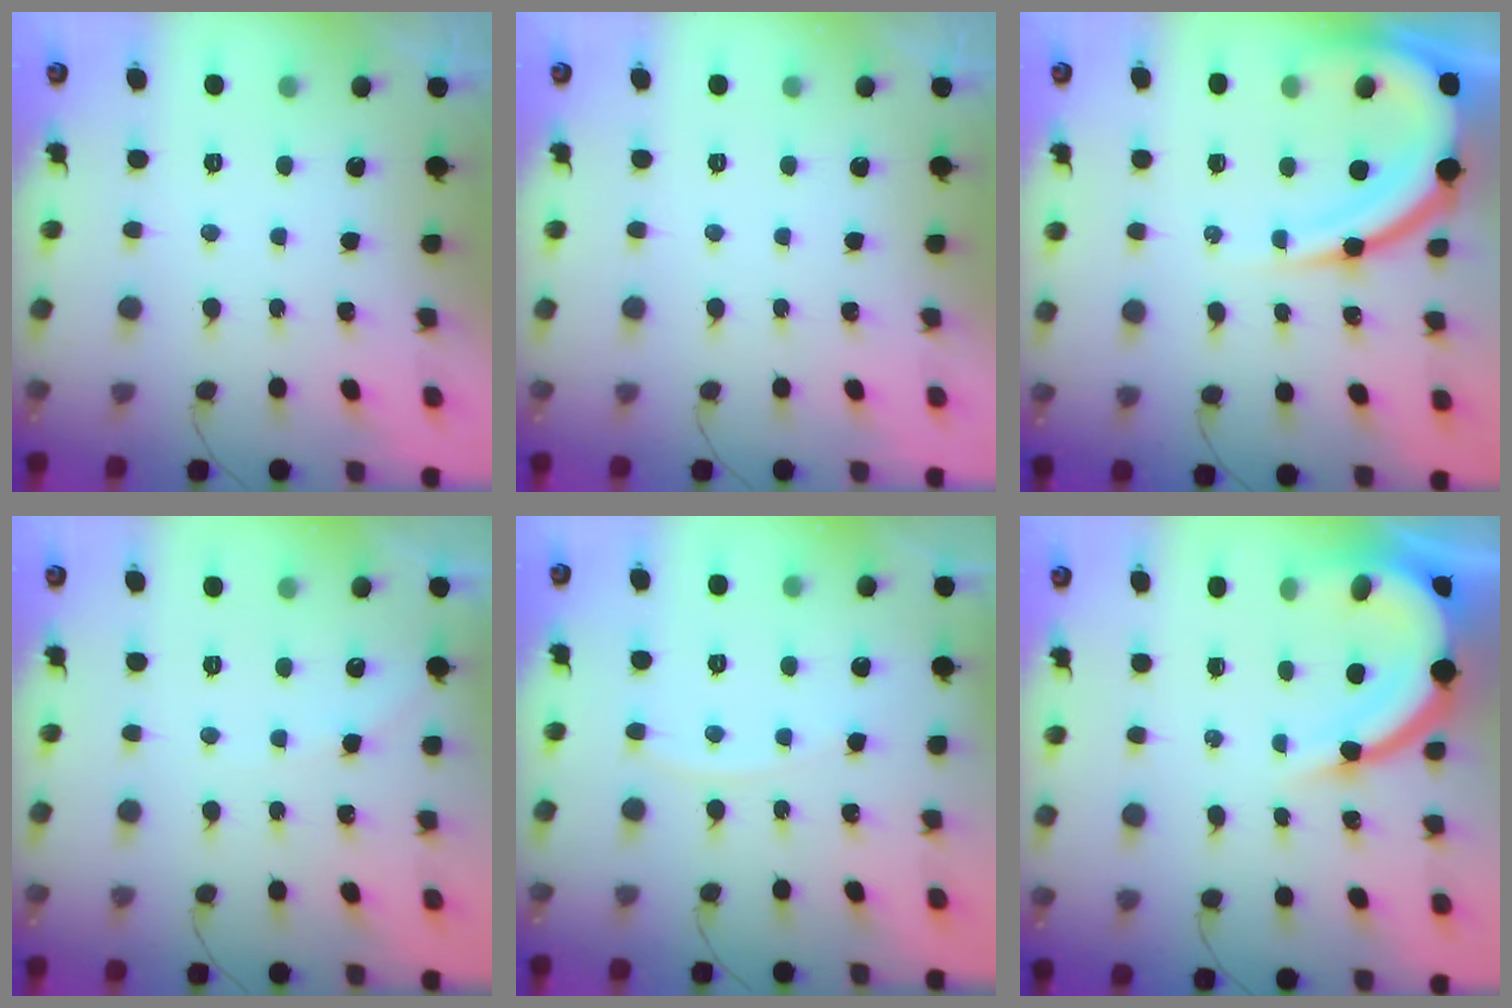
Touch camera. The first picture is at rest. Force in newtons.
{"total": 0.0}
{"total": 16.0, "press": 16.0, "slide": 1.5}
{"total": 3.5, "press": 3.5, "slide": 0.5}
{"total": 3.8, "press": 3.8, "slide": 0.5}
{"total": 14.8, "press": 14.7, "slide": 1.5}